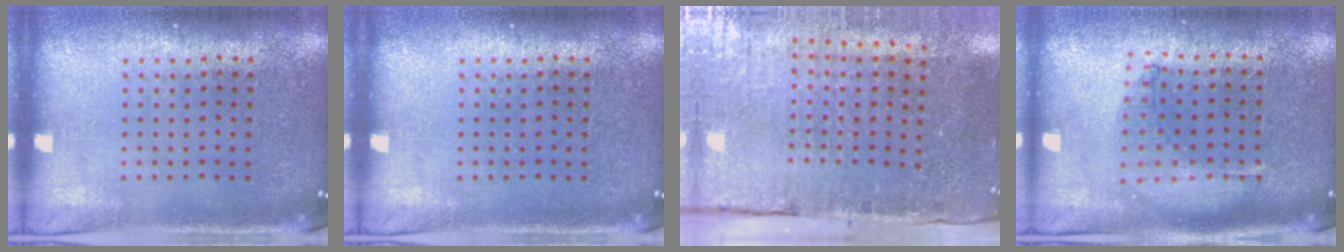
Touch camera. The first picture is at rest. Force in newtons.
{"total": 0.0}
{"total": 4.3, "press": 3.7, "slide": 2.2}
{"total": 0.9, "press": 0.9, "slide": 0.2}